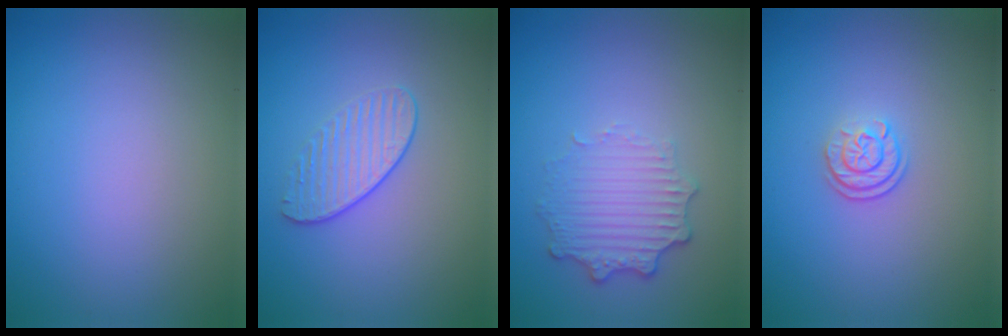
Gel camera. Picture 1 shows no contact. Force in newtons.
{"total": 1.9, "press": 1.5, "slide": 1.2}
{"total": 3.3, "press": 2.7, "slide": 2.0}
{"total": 2.2, "press": 1.7, "slide": 1.4}